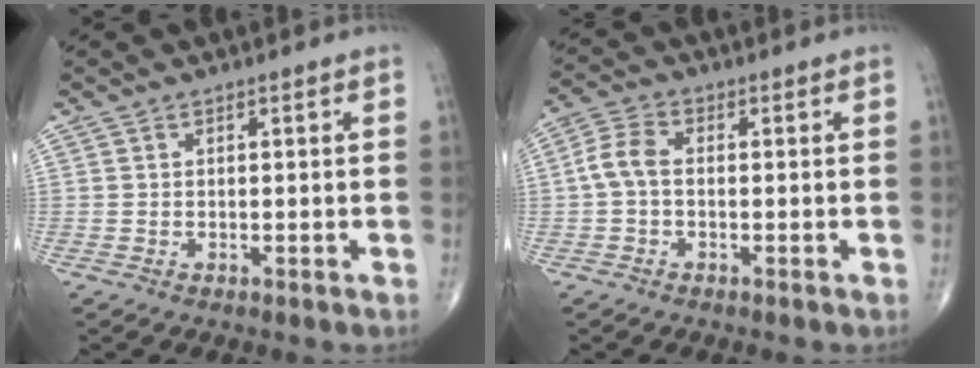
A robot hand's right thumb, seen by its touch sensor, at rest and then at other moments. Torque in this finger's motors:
{"motor_torque": [-0.06, 0.51, 0.49, -0.03, 0.02]}